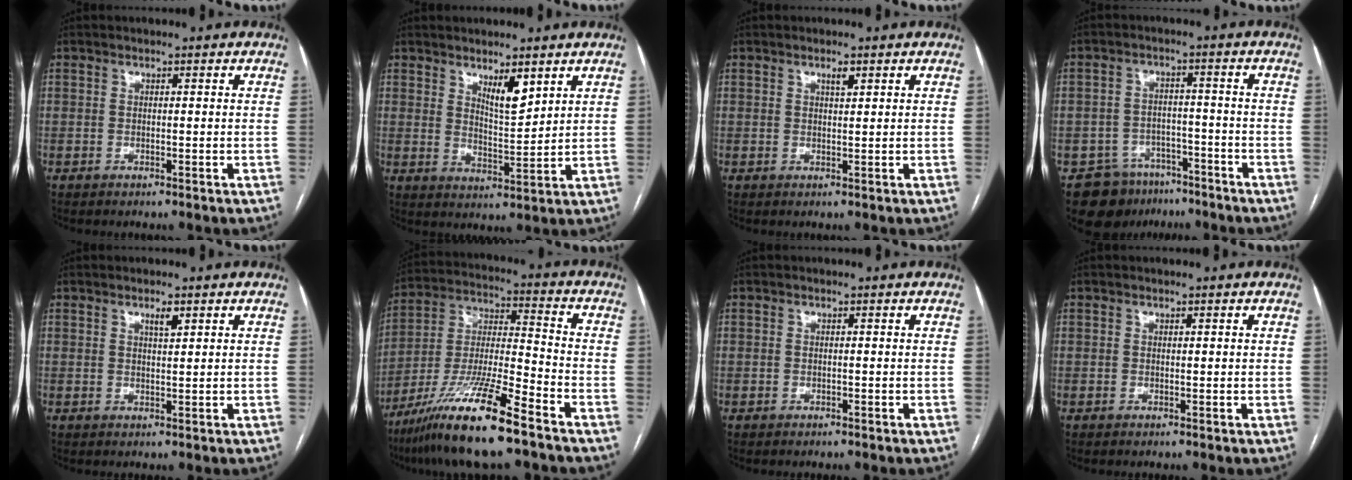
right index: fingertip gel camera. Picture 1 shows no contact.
{"total": 5.1, "force": [3.3, 1.2, 3.7], "torque": [-0.070, -0.011, 0.062]}
{"total": 1.3, "force": [0.8, 0.3, 0.9], "torque": [-0.017, -0.001, 0.014]}
{"total": 9.0, "force": [-6.6, 5.9, 1.2], "torque": [-0.015, 0.022, -0.096]}
{"total": 1.7, "force": [1.1, 0.3, 1.3], "torque": [-0.023, -0.002, 0.019]}
{"total": 16.4, "force": [-11.2, 0.7, 11.9], "torque": [-0.246, -0.030, -0.206]}
{"total": 0.0}
{"total": 0.0}